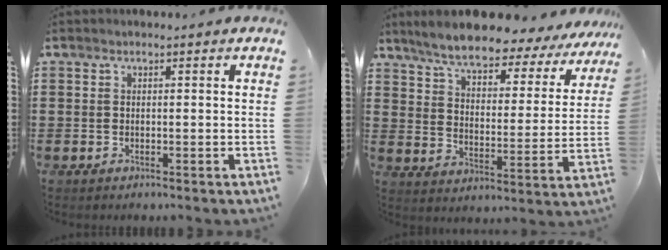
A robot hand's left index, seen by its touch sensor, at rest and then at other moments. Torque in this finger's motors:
{"motor_torque": [1.08, -1.06, 1.05, 0.21]}